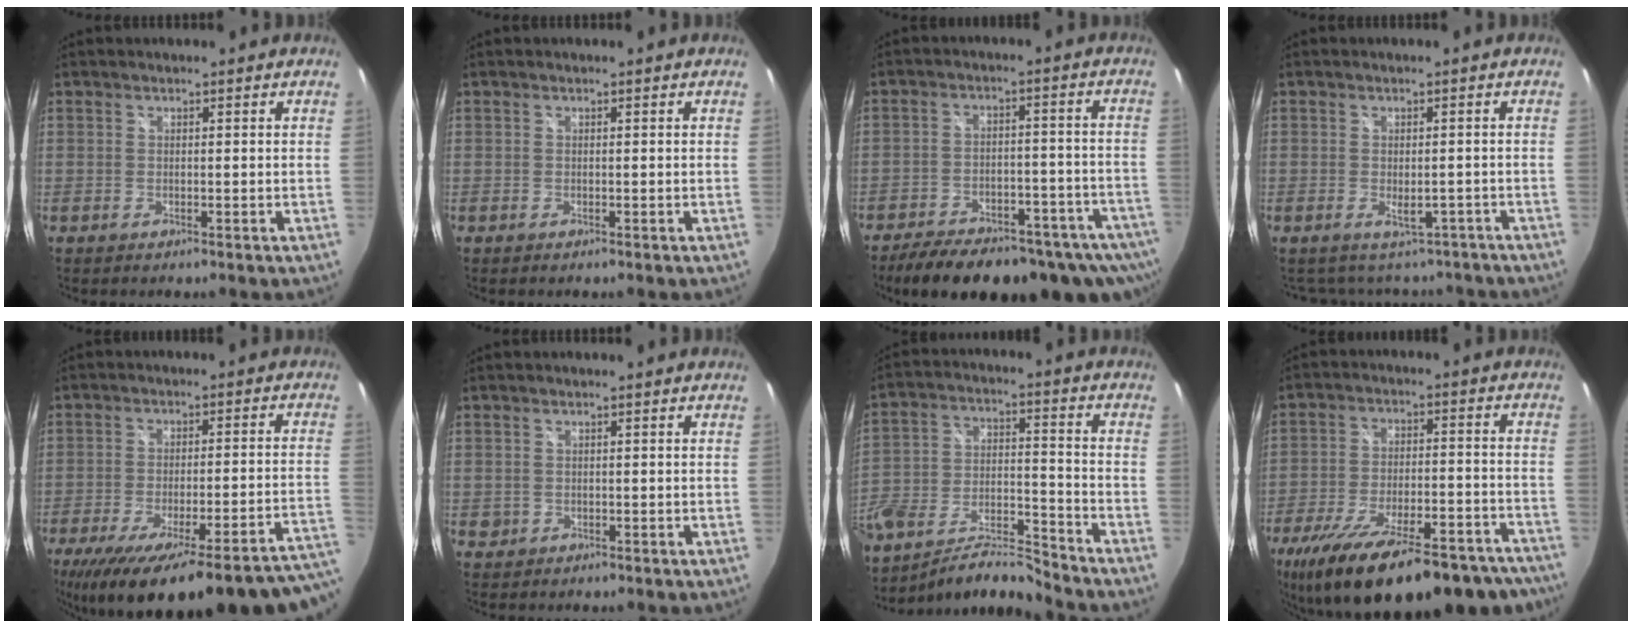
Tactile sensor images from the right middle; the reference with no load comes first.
{"total": 0.0}
{"total": 22.5, "force": [-17.1, 8.0, 12.1], "torque": [-0.215, -0.039, -0.223]}
{"total": 6.6, "force": [-5.2, 3.5, 2.0], "torque": [-0.021, 0.003, -0.056]}
{"total": 31.5, "force": [-25.5, 3.7, 18.1], "torque": [-0.232, -0.069, -0.349]}
{"total": 1.3, "force": [-0.2, 1.3, 0.3], "torque": [-0.005, -0.002, -0.002]}
{"total": 13.5, "force": [-9.7, 4.6, 8.2], "torque": [-0.168, -0.021, -0.176]}
{"total": 31.0, "force": [-24.6, 9.8, 16.2], "torque": [-0.284, -0.036, -0.338]}